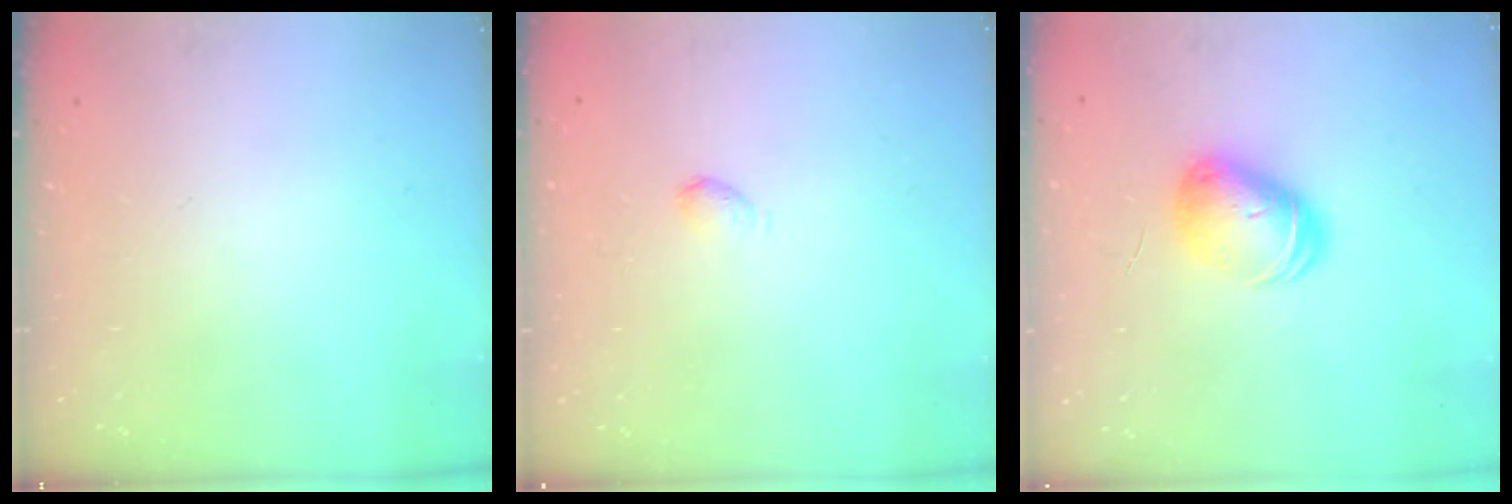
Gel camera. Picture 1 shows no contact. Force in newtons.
{"total": 2.9, "press": 2.9, "slide": 0.5}
{"total": 8.6, "press": 8.6, "slide": 0.7}